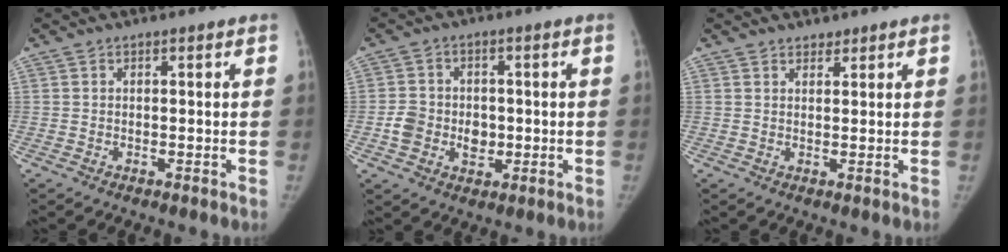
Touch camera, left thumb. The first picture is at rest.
{"total": 7.1, "force": [-1.1, 5.8, 3.9], "torque": [-0.040, 0.008, -0.015]}
{"total": 1.5, "force": [1.4, 0.6, 0.2], "torque": [0.007, -0.011, 0.022]}